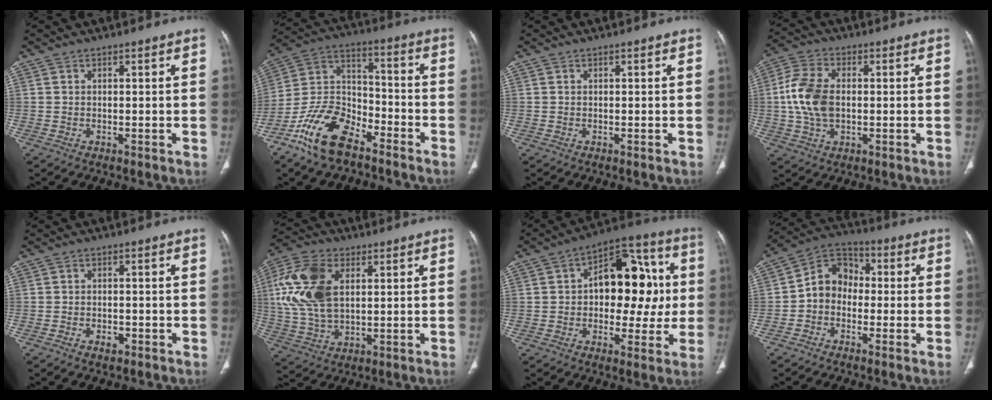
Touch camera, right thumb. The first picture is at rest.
{"total": 15.1, "force": [-10.1, 7.5, 8.4], "torque": [-0.151, 0.064, -0.199]}
{"total": 0.0}
{"total": 11.7, "force": [0.0, 7.7, 8.9], "torque": [-0.179, 0.012, 0.000]}
{"total": 2.1, "force": [-1.2, 1.2, 1.2], "torque": [-0.020, 0.008, -0.017]}
{"total": 14.5, "force": [3.6, 8.5, 11.2], "torque": [-0.240, 0.001, 0.070]}
{"total": 18.8, "force": [1.6, 11.4, 14.9], "torque": [-0.149, 0.034, 0.022]}
{"total": 8.4, "force": [-1.4, 7.0, 4.4], "torque": [-0.048, 0.038, -0.045]}